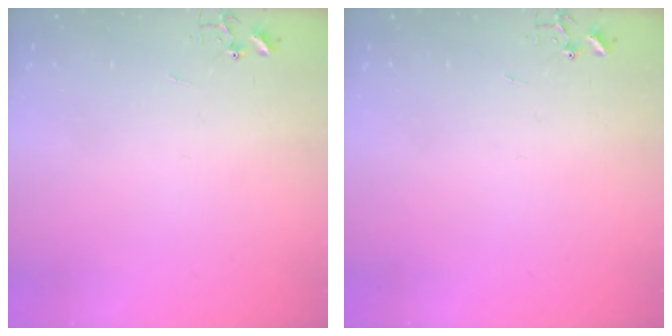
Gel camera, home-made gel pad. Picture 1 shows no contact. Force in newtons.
{"total": 0.0}